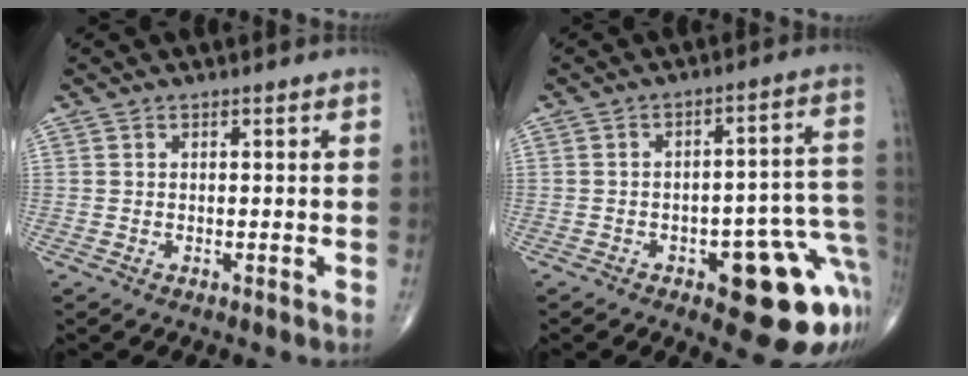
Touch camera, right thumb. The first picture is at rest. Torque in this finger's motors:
{"motor_torque": [1.44, 1.10, 0.79, -1.32, 0.24]}